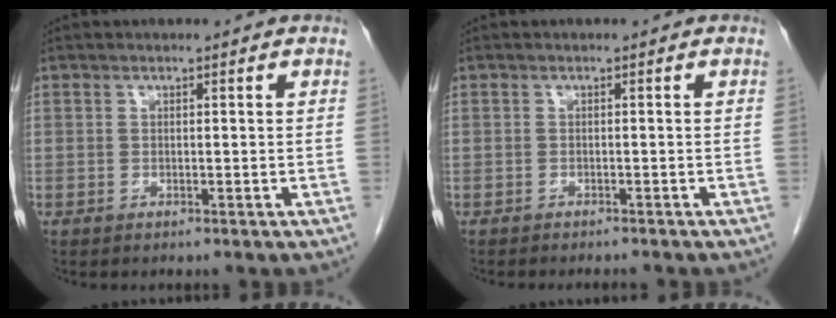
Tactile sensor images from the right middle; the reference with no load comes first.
{"total": 2.9, "force": [-2.7, 0.4, 1.0], "torque": [-0.015, -0.006, -0.034]}